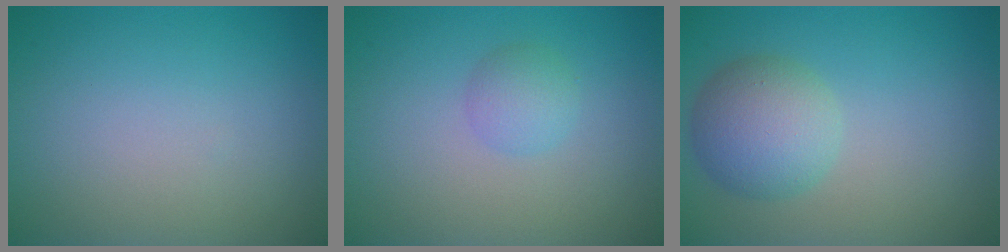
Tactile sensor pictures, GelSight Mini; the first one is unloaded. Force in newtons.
{"total": 1.8, "press": 1.8, "slide": 0.0}
{"total": 4.6, "press": 4.6, "slide": 0.2}